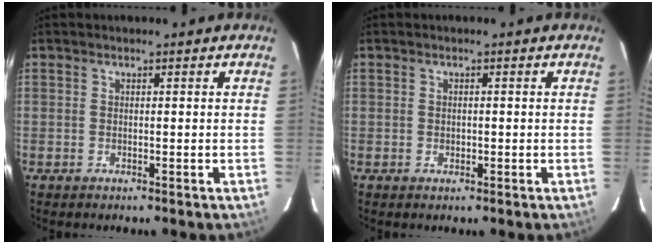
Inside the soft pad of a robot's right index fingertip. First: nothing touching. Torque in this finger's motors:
{"motor_torque": [-0.09, -0.01, -0.02, 0.00]}